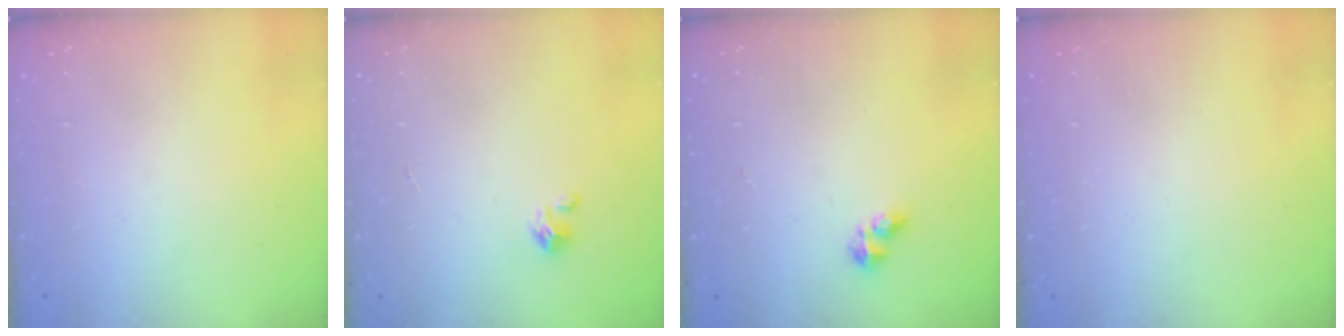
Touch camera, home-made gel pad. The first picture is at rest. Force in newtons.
{"total": 1.5, "press": 1.5, "slide": 0.1}
{"total": 2.9, "press": 2.9, "slide": 0.3}
{"total": 0.0}